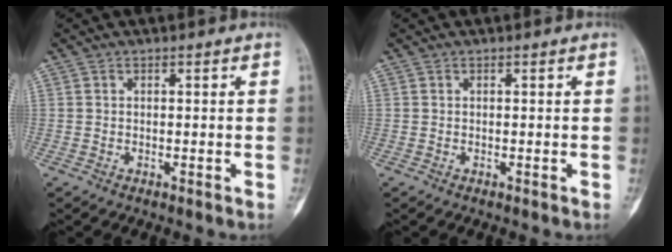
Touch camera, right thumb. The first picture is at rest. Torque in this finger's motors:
{"motor_torque": [-0.01, 0.01, 0.06, -0.03, 0.01]}